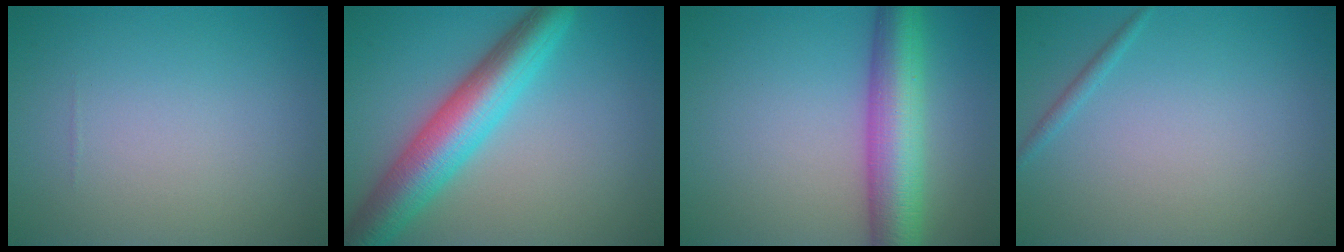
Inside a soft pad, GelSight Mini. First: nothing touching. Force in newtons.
{"total": 7.6, "press": 7.6, "slide": 0.3}
{"total": 7.7, "press": 7.7, "slide": 0.2}
{"total": 0.8, "press": 0.8, "slide": 0.0}